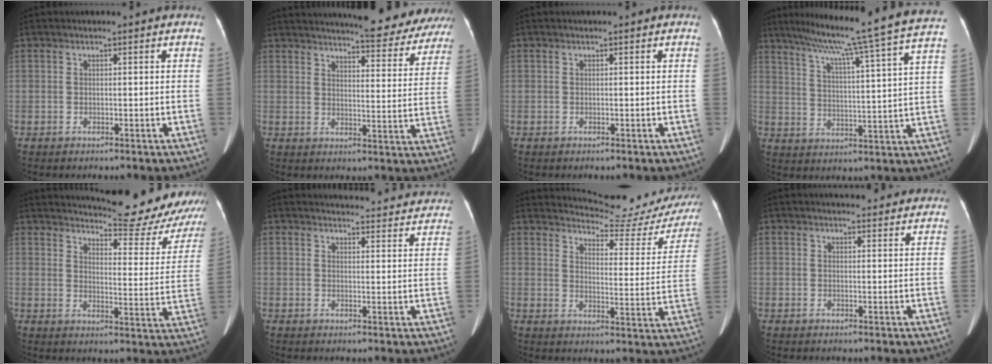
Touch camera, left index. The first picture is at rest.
{"total": 22.4, "force": [20.5, 4.0, 8.2], "torque": [-0.100, -0.052, 0.231]}
{"total": 0.0}
{"total": 24.7, "force": [20.0, -1.6, 14.4], "torque": [-0.235, -0.027, 0.262]}
{"total": 20.7, "force": [19.7, 2.6, 6.0], "torque": [-0.072, -0.089, 0.222]}
{"total": 18.2, "force": [17.7, 3.3, 2.9], "torque": [-0.011, -0.031, 0.185]}
{"total": 18.9, "force": [18.5, 1.5, 3.7], "torque": [-0.039, -0.098, 0.204]}
{"total": 6.8, "force": [6.2, 1.8, 2.2], "torque": [-0.016, 0.010, 0.065]}